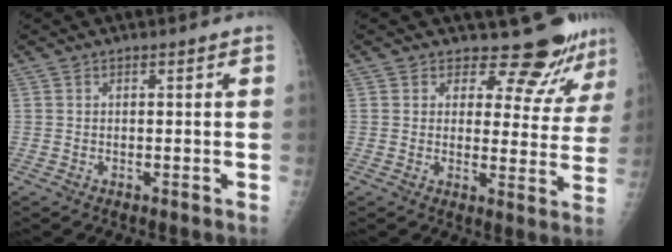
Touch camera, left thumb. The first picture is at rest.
{"total": 10.5, "force": [9.7, 3.7, 1.4], "torque": [0.025, -0.079, 0.107]}